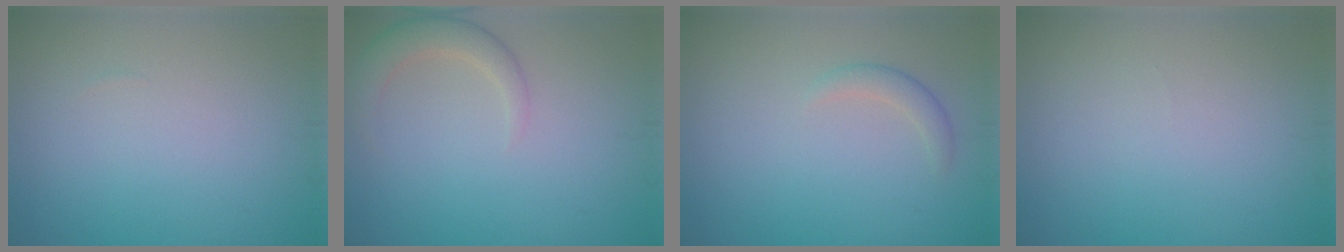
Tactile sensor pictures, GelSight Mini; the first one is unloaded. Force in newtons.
{"total": 2.8, "press": 2.7, "slide": 0.2}
{"total": 1.3, "press": 1.3, "slide": 0.1}
{"total": 0.0}